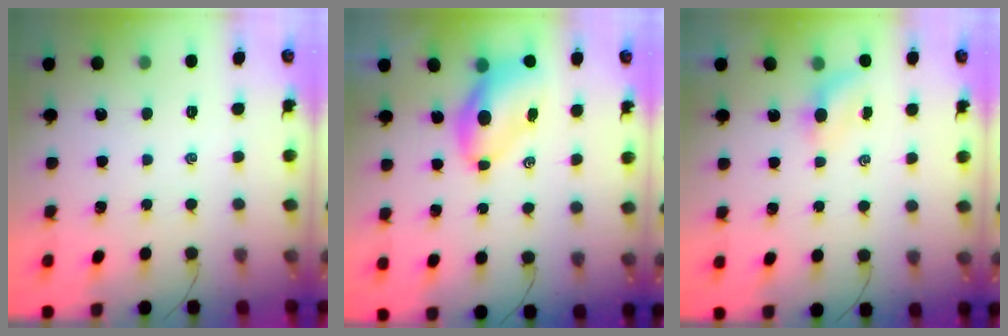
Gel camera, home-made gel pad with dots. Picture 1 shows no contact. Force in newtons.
{"total": 7.5, "press": 7.3, "slide": 1.6}
{"total": 3.0, "press": 2.8, "slide": 1.0}